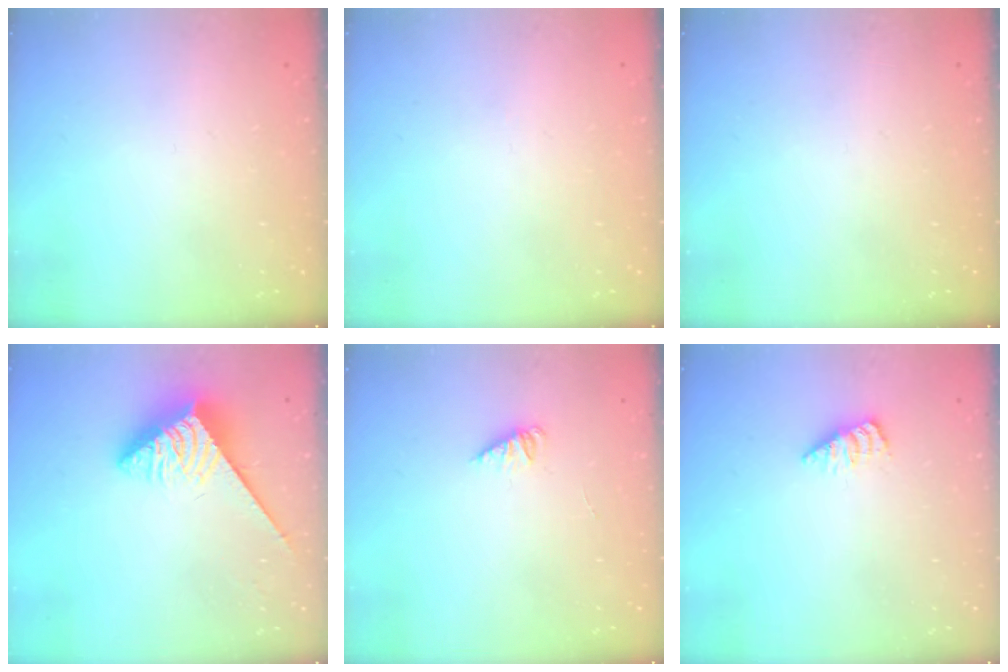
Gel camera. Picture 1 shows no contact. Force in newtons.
{"total": 0.0}
{"total": 0.0}
{"total": 3.6, "press": 3.5, "slide": 0.4}
{"total": 1.1, "press": 1.1, "slide": 0.2}
{"total": 1.9, "press": 1.9, "slide": 0.3}